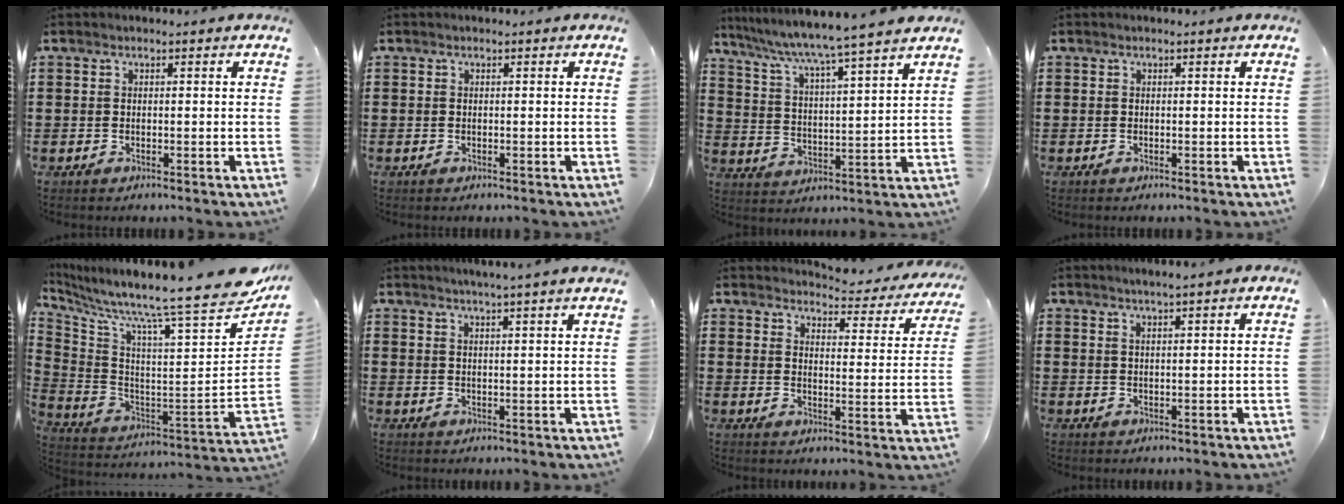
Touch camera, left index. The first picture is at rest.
{"total": 0.0}
{"total": 5.4, "force": [4.7, -1.1, 2.3], "torque": [-0.068, -0.043, 0.070]}
{"total": 0.0}
{"total": 9.9, "force": [8.5, -0.8, 5.1], "torque": [-0.099, -0.101, 0.123]}
{"total": 2.4, "force": [2.1, -0.8, 0.8], "torque": [-0.017, -0.005, 0.039]}
{"total": 4.1, "force": [3.9, 0.4, 1.0], "torque": [-0.024, -0.034, 0.061]}
{"total": 1.5, "force": [1.2, -0.2, 0.9], "torque": [-0.017, 0.000, 0.021]}